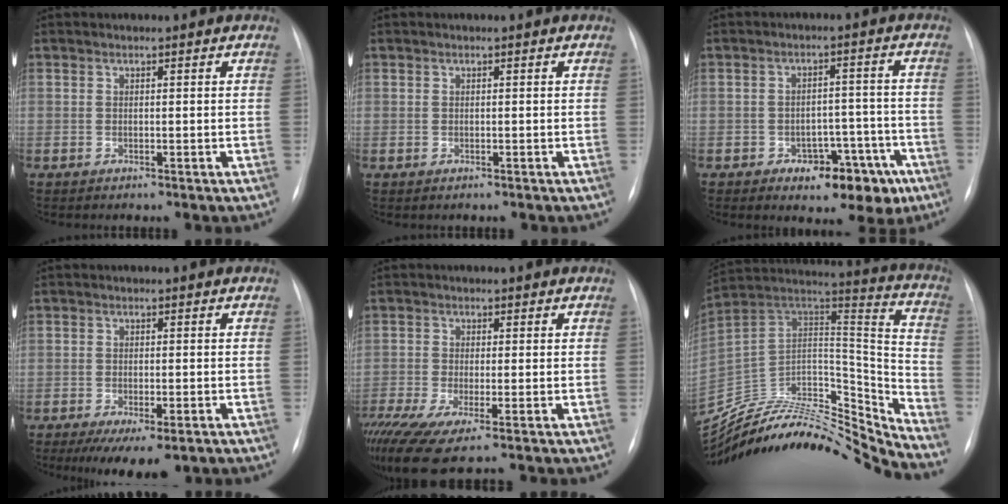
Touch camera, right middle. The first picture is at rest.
{"total": 0.6, "force": [-0.1, 0.6, 0.0], "torque": [0.003, 0.005, -0.004]}
{"total": 9.0, "force": [-5.0, 4.8, 5.8], "torque": [-0.055, 0.028, -0.059]}
{"total": 7.5, "force": [-4.8, 2.5, 5.2], "torque": [-0.070, -0.015, -0.071]}
{"total": 10.6, "force": [-7.1, 1.9, 7.6], "torque": [-0.157, -0.024, -0.126]}
{"total": 26.6, "force": [-25.2, 3.7, 7.8], "torque": [-0.129, 0.029, -0.396]}